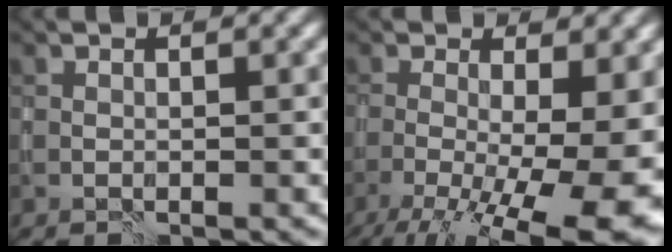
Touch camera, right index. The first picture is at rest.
{"total": 14.6, "force": [-4.2, 5.1, 13.0], "torque": [-0.183, -0.026, -0.047]}